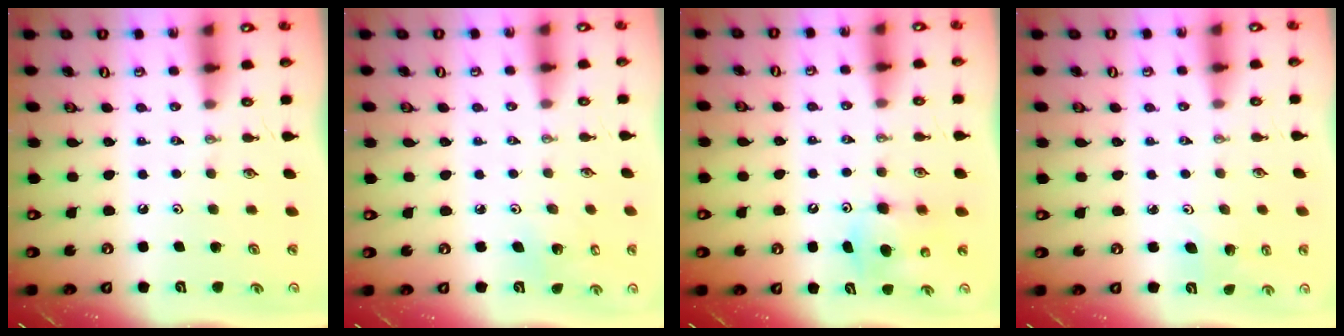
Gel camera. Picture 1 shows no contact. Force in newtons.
{"total": 3.8, "press": 3.8, "slide": 0.3}
{"total": 6.4, "press": 6.3, "slide": 1.3}
{"total": 4.8, "press": 4.6, "slide": 1.3}